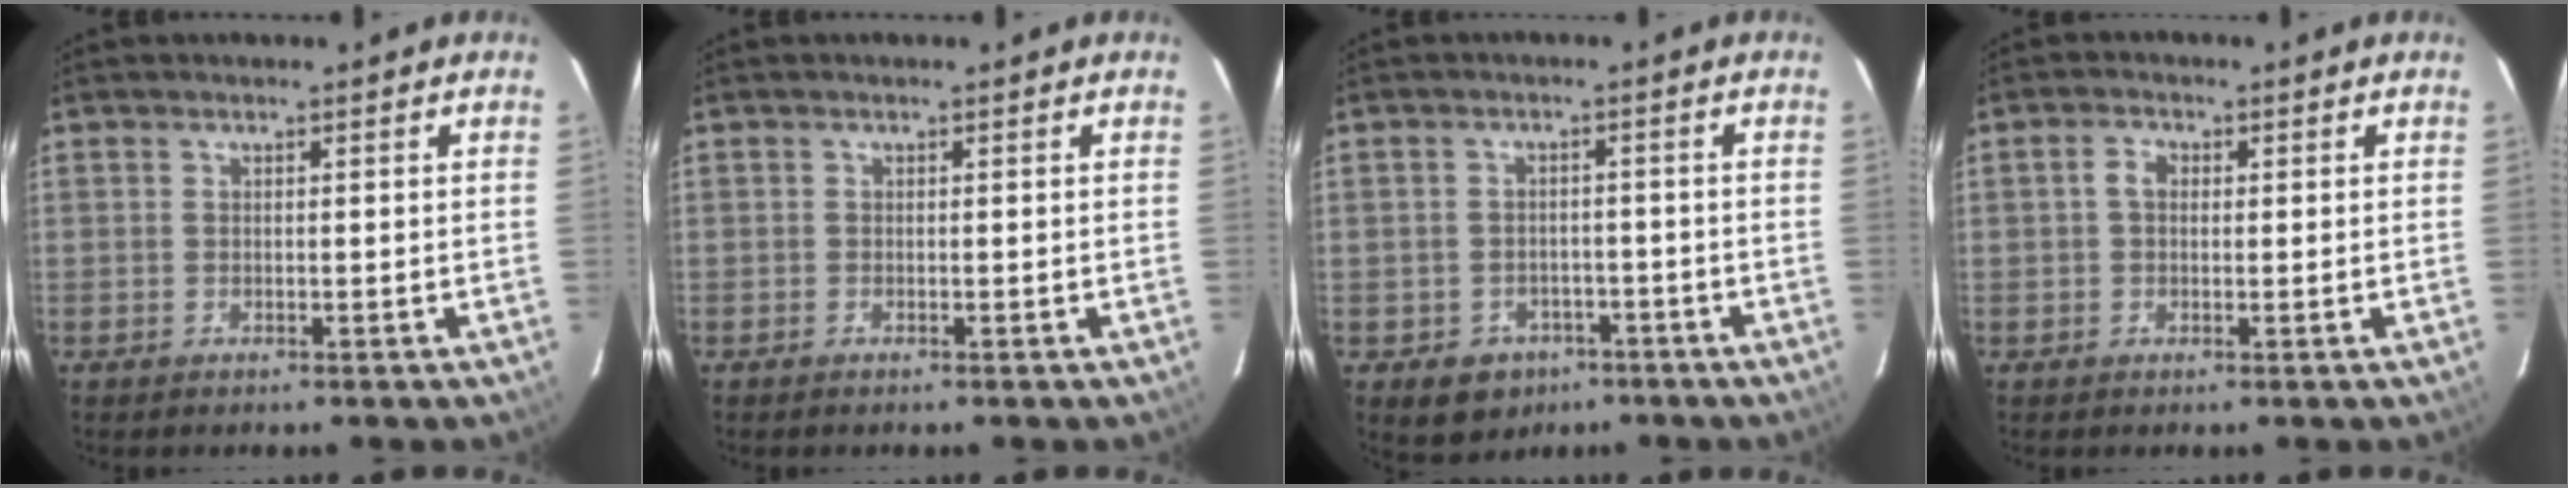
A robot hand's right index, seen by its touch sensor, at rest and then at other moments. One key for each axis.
{"total": 0.0}
{"total": 6.7, "fx": -3.6, "fy": 5.4, "fz": 1.6, "tx": -0.041, "ty": 0.017, "tz": -0.035}
{"total": 2.2, "fx": 0.2, "fy": 1.7, "fz": 1.4, "tx": -0.026, "ty": 0.009, "tz": 0.001}